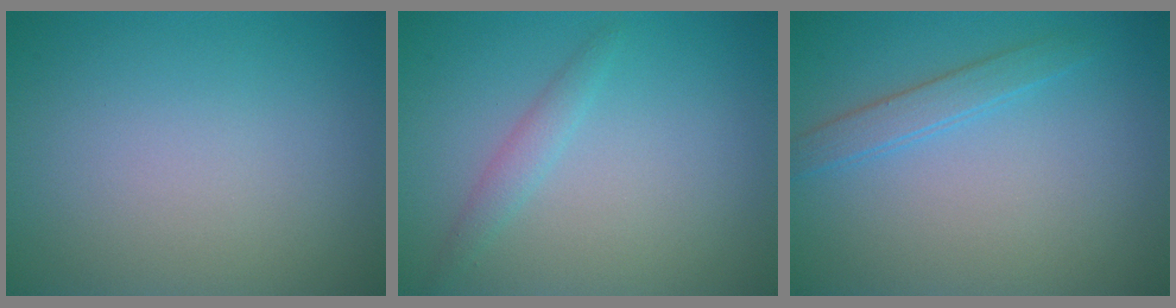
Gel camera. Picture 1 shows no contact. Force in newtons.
{"total": 1.4, "press": 1.4, "slide": 0.1}
{"total": 1.9, "press": 1.9, "slide": 0.1}